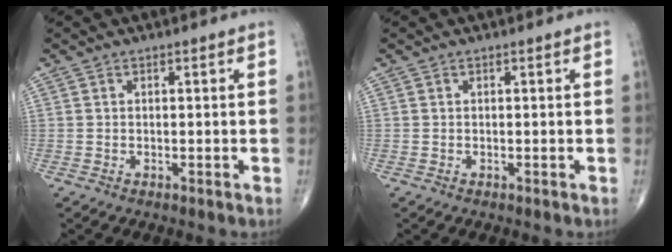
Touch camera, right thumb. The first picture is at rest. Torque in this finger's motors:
{"motor_torque": [0.00, 0.00, 0.00, 0.00, 0.00]}